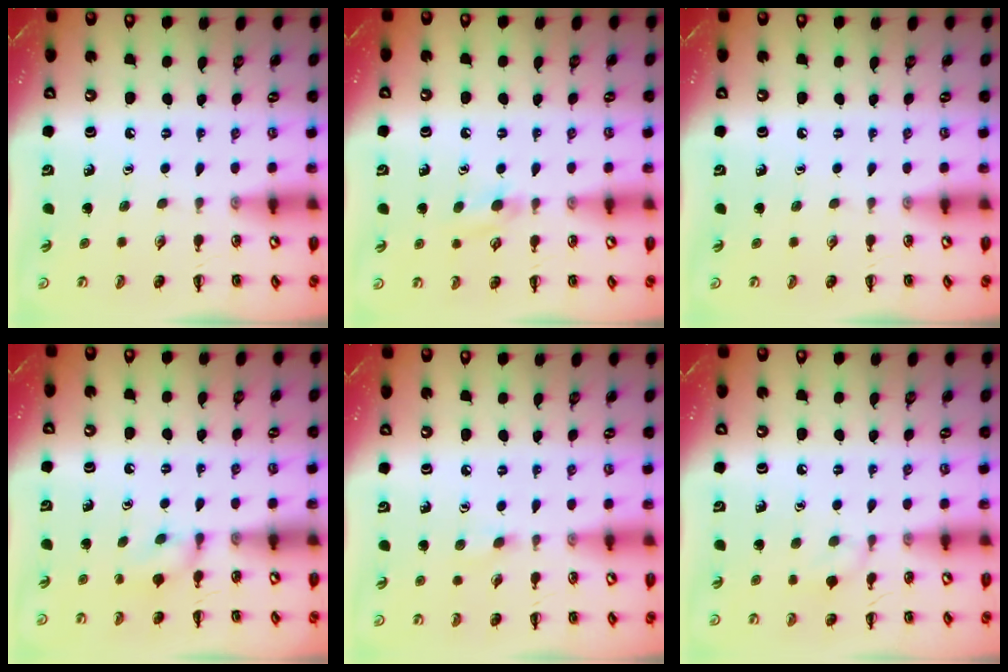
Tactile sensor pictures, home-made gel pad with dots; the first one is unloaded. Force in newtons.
{"total": 5.3, "press": 4.9, "slide": 1.9}
{"total": 0.0}
{"total": 5.9, "press": 5.6, "slide": 1.6}
{"total": 4.4, "press": 4.0, "slide": 1.7}
{"total": 6.3, "press": 5.9, "slide": 2.0}